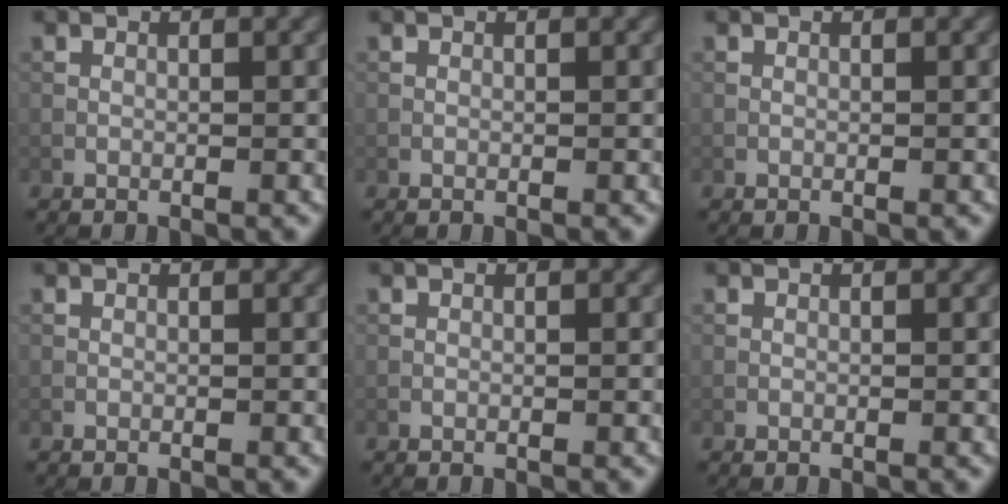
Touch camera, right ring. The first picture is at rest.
{"total": 0.0}
{"total": 0.0}
{"total": 0.0}
{"total": 0.0}
{"total": 0.0}